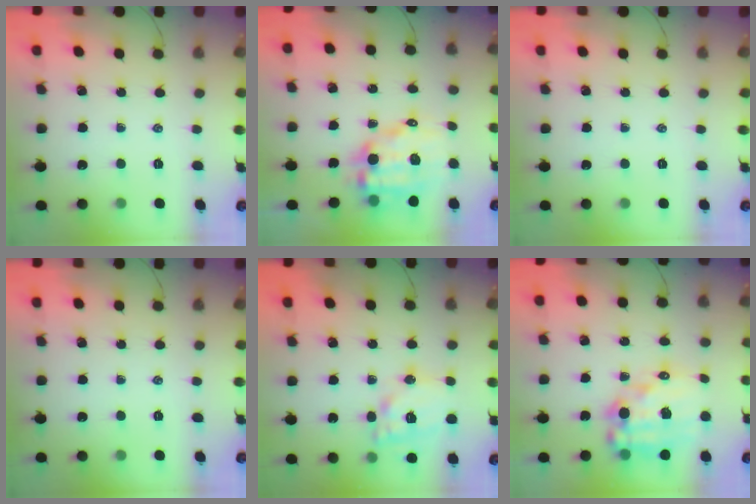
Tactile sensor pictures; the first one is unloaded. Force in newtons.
{"total": 10.6, "press": 10.2, "slide": 2.8}
{"total": 0.0}
{"total": 0.0}
{"total": 15.2, "press": 15.0, "slide": 2.6}
{"total": 16.7, "press": 16.3, "slide": 3.5}